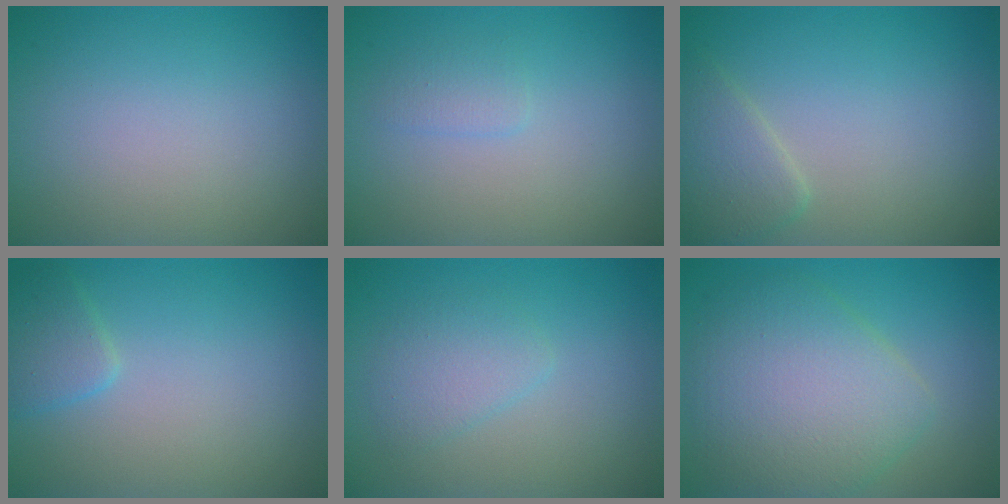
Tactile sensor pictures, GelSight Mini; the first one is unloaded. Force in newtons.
{"total": 1.1, "press": 1.1, "slide": 0.1}
{"total": 2.6, "press": 2.6, "slide": 0.1}
{"total": 1.9, "press": 1.9, "slide": 0.1}
{"total": 2.1, "press": 2.1, "slide": 0.1}
{"total": 7.2, "press": 7.2, "slide": 0.2}